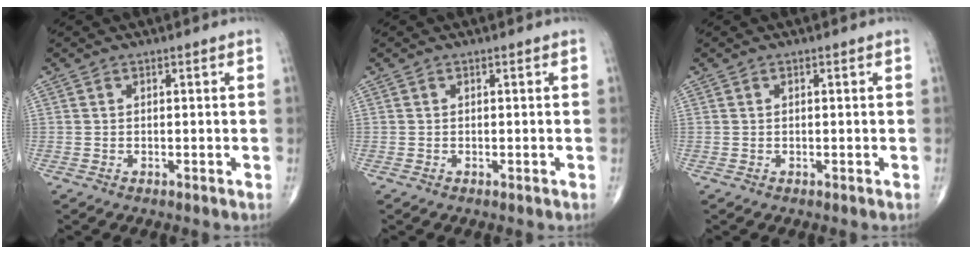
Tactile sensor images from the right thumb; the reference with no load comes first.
{"total": 0.0}
{"total": 0.0}